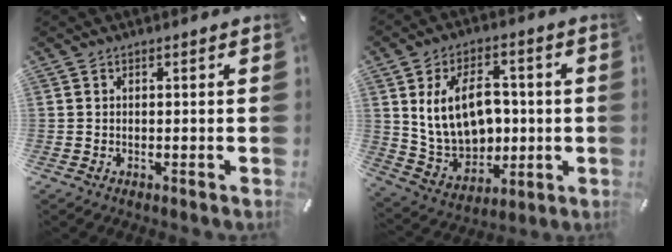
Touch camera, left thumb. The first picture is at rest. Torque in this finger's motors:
{"motor_torque": [0.90, 2.27, 1.53, -1.09, 0.21]}